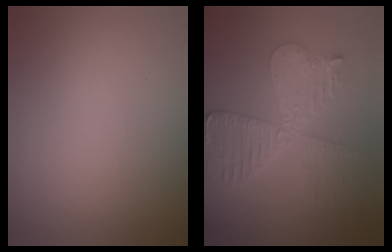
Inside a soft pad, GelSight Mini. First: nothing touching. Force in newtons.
{"total": 5.7, "press": 5.7, "slide": 0.8}